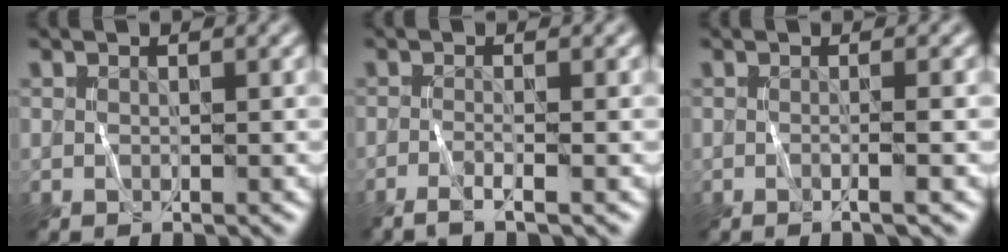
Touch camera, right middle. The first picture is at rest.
{"total": 1.9, "force": [-1.1, 0.3, 1.5], "torque": [-0.020, 0.005, -0.032]}
{"total": 1.8, "force": [-0.3, 0.4, 1.7], "torque": [-0.021, -0.002, -0.013]}